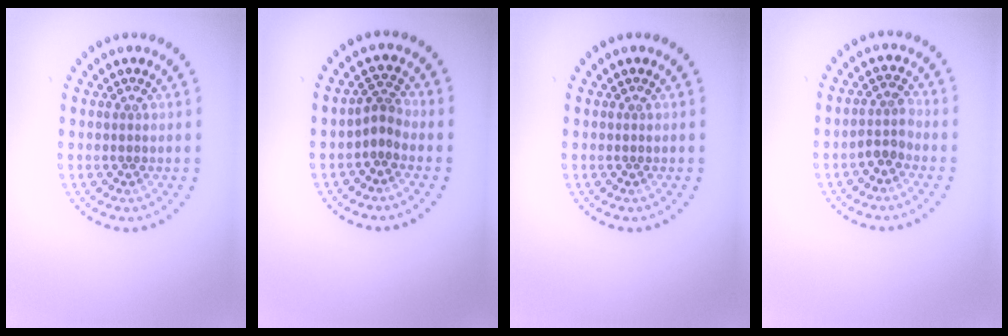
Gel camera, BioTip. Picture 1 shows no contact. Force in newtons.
{"total": 1.9, "press": 1.3, "slide": 1.5}
{"total": 0.0}
{"total": 1.8, "press": 1.4, "slide": 1.2}